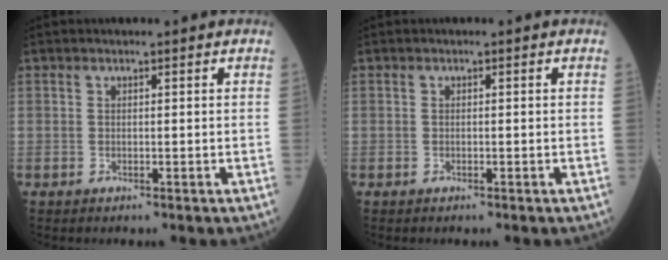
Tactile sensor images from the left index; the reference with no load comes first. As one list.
[{"total": 0.0}]